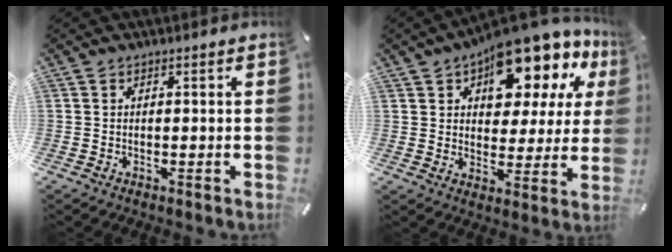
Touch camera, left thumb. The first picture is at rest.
{"total": 16.3, "force": [11.7, 7.7, 8.4], "torque": [-0.114, -0.088, 0.201]}